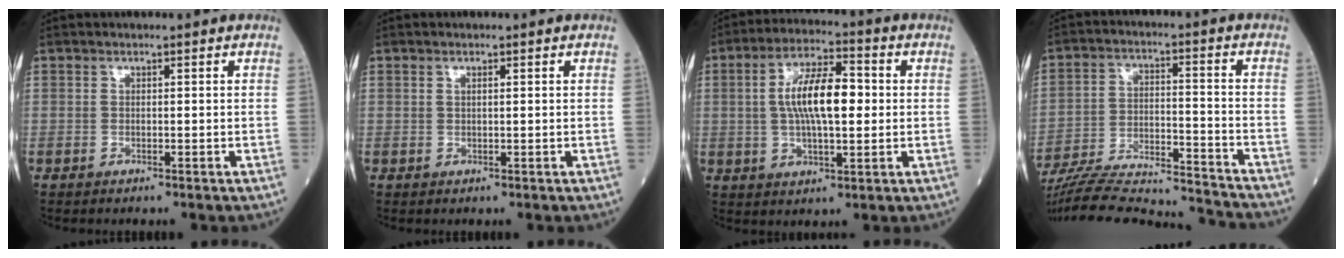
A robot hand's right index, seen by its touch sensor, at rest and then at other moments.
{"total": 0.7, "force": [0.3, 0.1, 0.6], "torque": [-0.014, 0.001, 0.006]}
{"total": 10.8, "force": [0.9, 3.3, 10.3], "torque": [-0.193, 0.017, 0.014]}
{"total": 22.2, "force": [-21.2, 1.2, 6.7], "torque": [-0.134, -0.014, -0.323]}